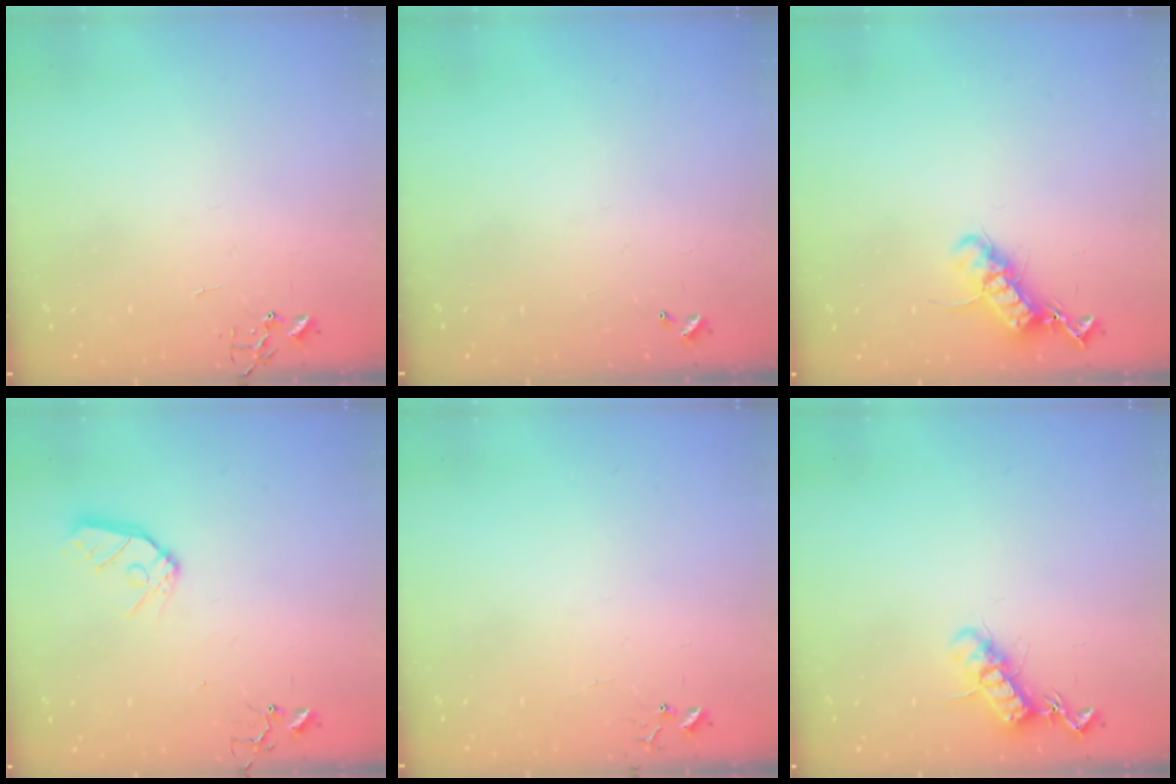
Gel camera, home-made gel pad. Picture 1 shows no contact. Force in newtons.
{"total": 0.0}
{"total": 12.5, "press": 12.5, "slide": 0.4}
{"total": 9.7, "press": 9.7, "slide": 0.9}
{"total": 5.6, "press": 5.6, "slide": 0.4}
{"total": 12.5, "press": 12.5, "slide": 0.4}